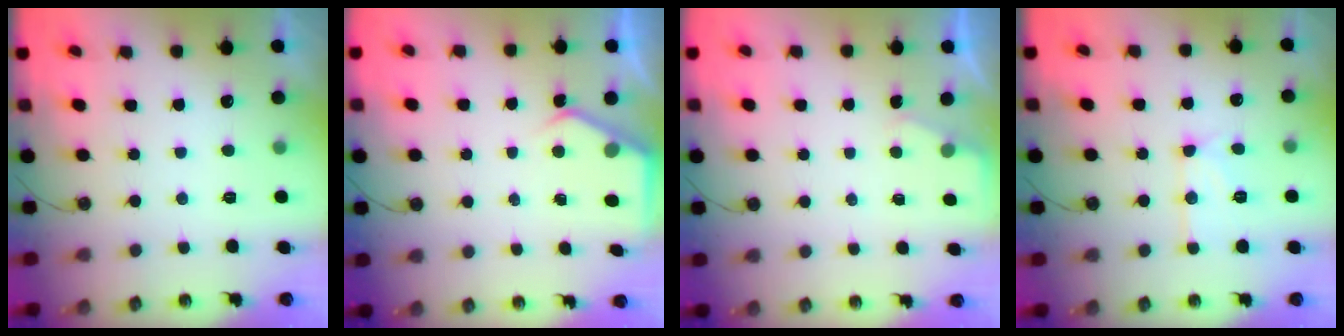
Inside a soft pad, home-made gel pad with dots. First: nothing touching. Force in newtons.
{"total": 3.7, "press": 3.6, "slide": 0.5}
{"total": 1.8, "press": 1.8, "slide": 0.3}
{"total": 11.4, "press": 11.3, "slide": 1.1}